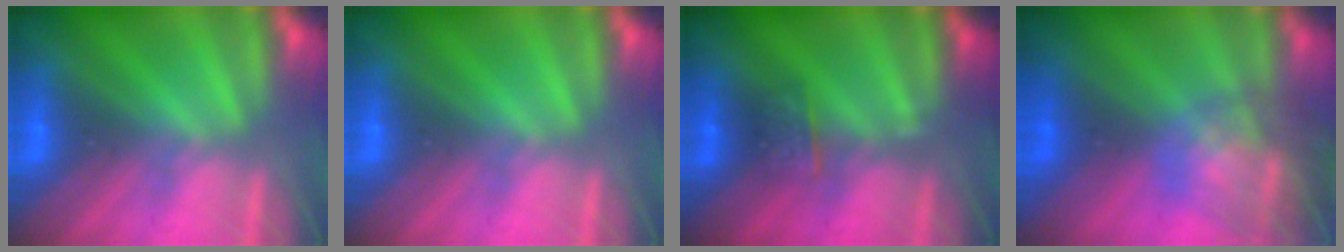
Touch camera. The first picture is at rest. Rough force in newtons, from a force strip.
{"total": 0.0}
{"total": 2.5}
{"total": 6.7}